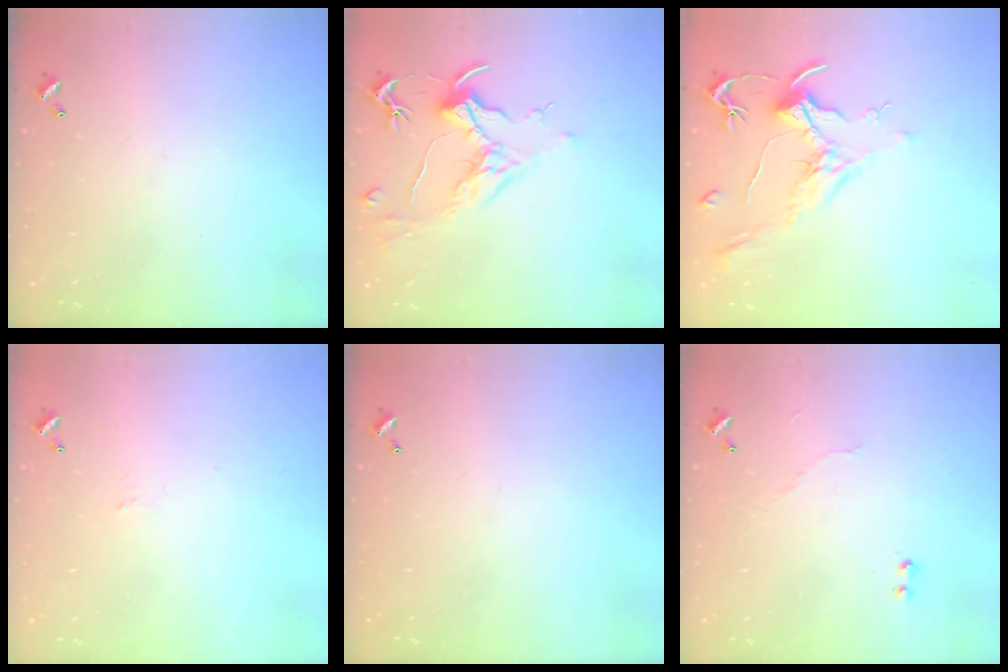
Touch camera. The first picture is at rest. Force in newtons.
{"total": 1.6, "press": 1.4, "slide": 0.7}
{"total": 2.1, "press": 2.0, "slide": 0.8}
{"total": 1.7, "press": 1.6, "slide": 0.3}
{"total": 0.0}
{"total": 4.6, "press": 4.6, "slide": 0.3}